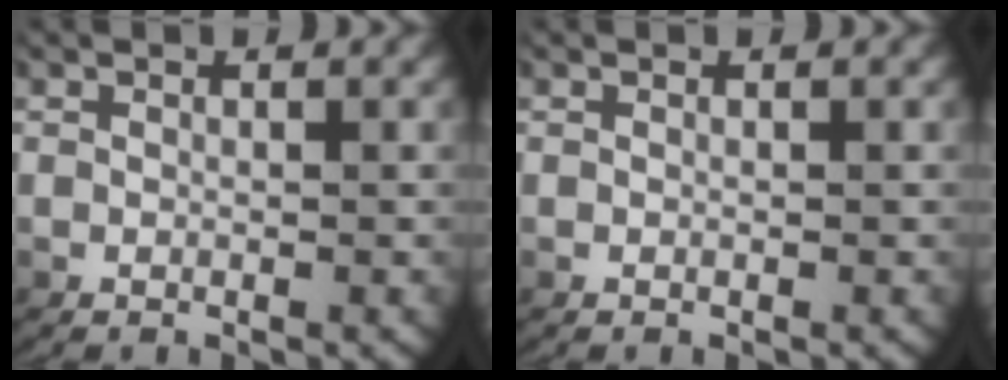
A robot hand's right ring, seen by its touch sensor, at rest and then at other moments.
{"total": 0.0}